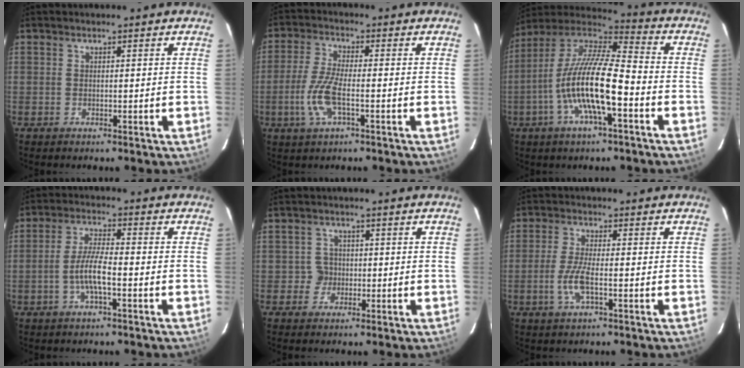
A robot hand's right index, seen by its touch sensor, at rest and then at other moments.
{"total": 7.7, "force": [-2.4, 2.0, 7.0], "torque": [-0.155, -0.003, -0.049]}
{"total": 17.1, "force": [-5.7, 3.8, 15.7], "torque": [-0.294, -0.011, -0.113]}
{"total": 5.9, "force": [-2.1, 0.8, 5.4], "torque": [-0.112, 0.004, -0.041]}
{"total": 2.7, "force": [-0.6, 2.6, -0.3], "torque": [0.011, 0.015, -0.007]}
{"total": 5.3, "force": [-1.8, 0.9, 4.9], "torque": [-0.105, -0.004, -0.036]}